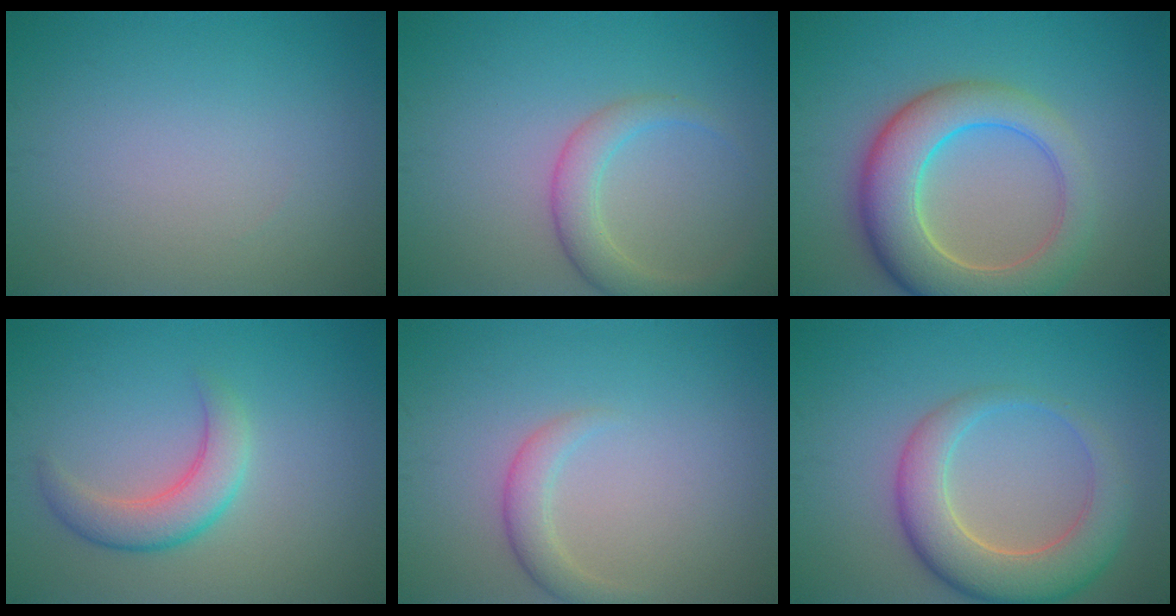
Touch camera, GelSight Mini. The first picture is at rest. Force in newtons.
{"total": 3.3, "press": 3.3, "slide": 0.1}
{"total": 8.4, "press": 8.4, "slide": 0.8}
{"total": 3.7, "press": 3.7, "slide": 0.2}
{"total": 2.0, "press": 2.0, "slide": 0.1}
{"total": 6.4, "press": 6.4, "slide": 0.4}